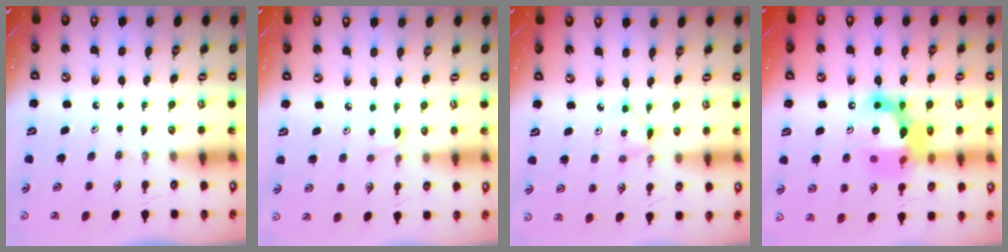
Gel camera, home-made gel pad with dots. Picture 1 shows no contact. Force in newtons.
{"total": 2.8, "press": 2.7, "slide": 0.5}
{"total": 1.6, "press": 1.5, "slide": 0.1}
{"total": 16.1, "press": 16.0, "slide": 1.4}